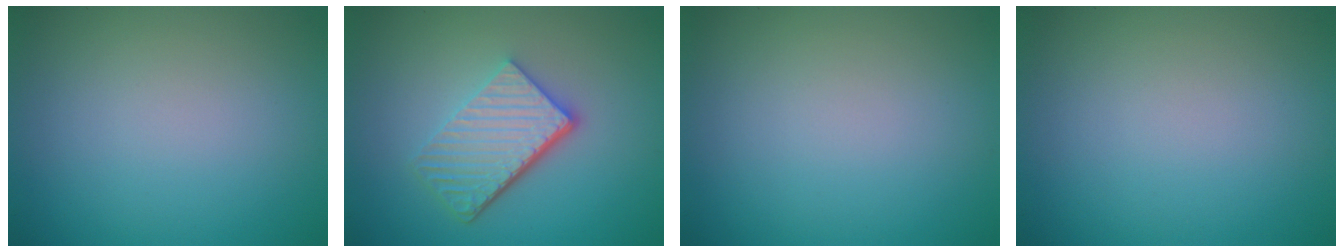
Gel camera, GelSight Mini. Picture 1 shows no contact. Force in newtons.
{"total": 5.4, "press": 3.8, "slide": 3.8}
{"total": 0.0}
{"total": 0.0}